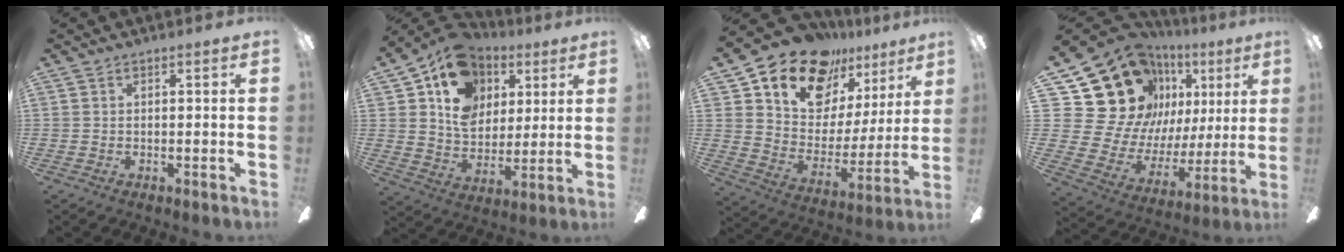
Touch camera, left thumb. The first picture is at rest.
{"total": 16.5, "force": [8.4, 12.4, 6.9], "torque": [-0.121, -0.037, 0.160]}
{"total": 18.4, "force": [14.1, 9.9, 6.2], "torque": [-0.124, -0.103, 0.256]}
{"total": 24.2, "force": [13.2, 17.0, 11.1], "torque": [-0.227, -0.096, 0.271]}